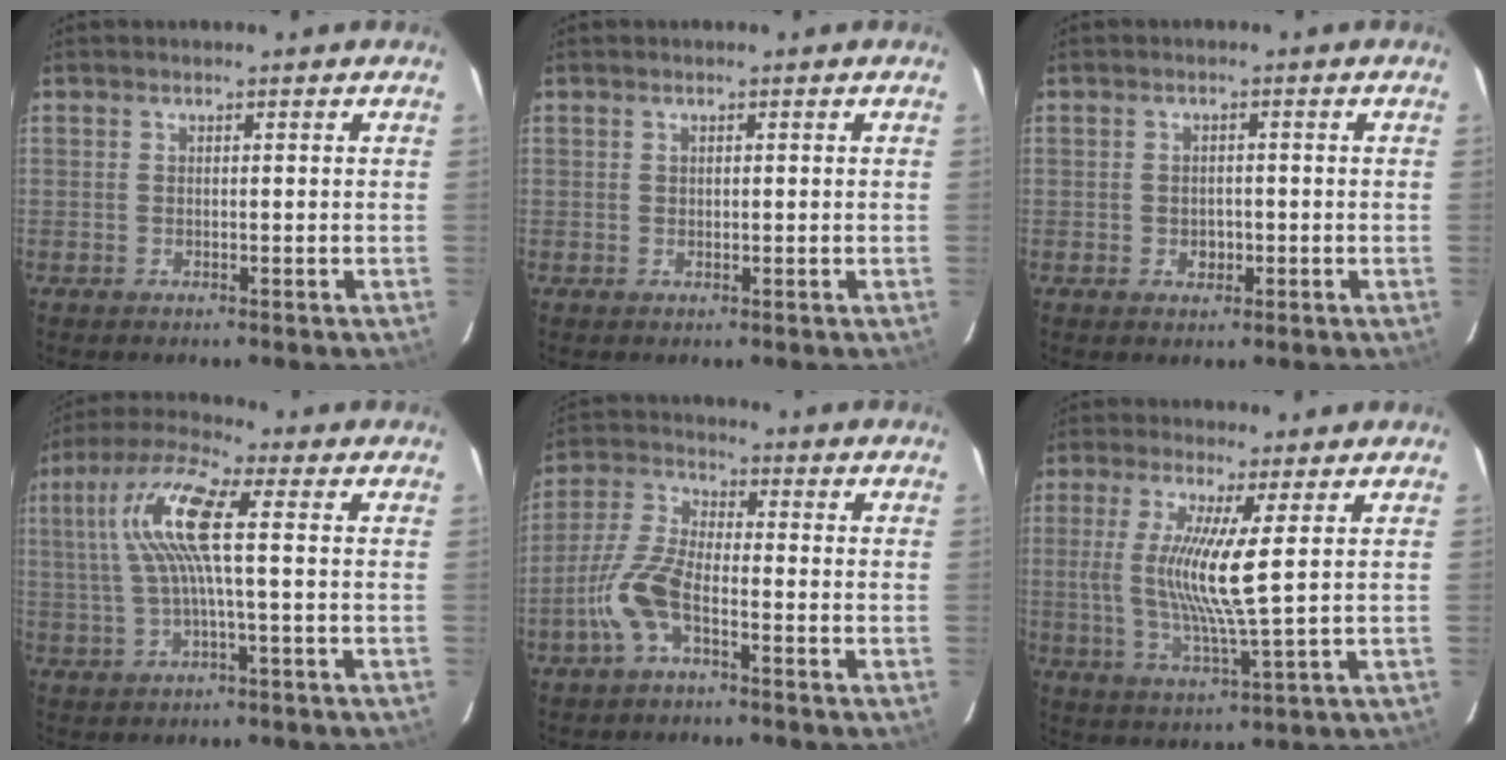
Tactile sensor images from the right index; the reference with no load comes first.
{"total": 0.6, "force": [0.3, 0.5, 0.2], "torque": [-0.002, 0.000, 0.006]}
{"total": 3.1, "force": [-0.3, 2.9, 1.0], "torque": [-0.015, 0.005, 0.005]}
{"total": 11.1, "force": [1.4, 1.5, 10.9], "torque": [-0.215, 0.011, 0.028]}
{"total": 9.3, "force": [-4.2, 3.3, 7.6], "torque": [-0.177, 0.003, -0.088]}
{"total": 10.8, "force": [2.0, 0.2, 10.6], "torque": [-0.207, -0.015, 0.039]}